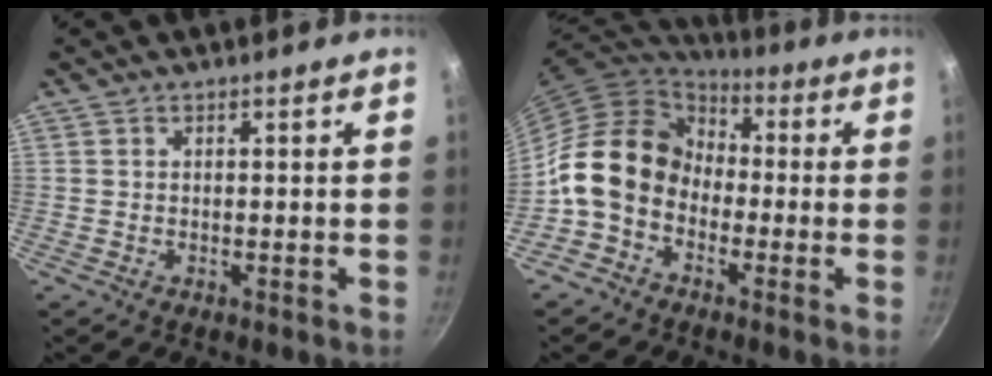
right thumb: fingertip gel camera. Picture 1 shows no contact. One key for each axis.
{"total": 13.8, "fx": -2.6, "fy": 10.9, "fz": 8.0, "tx": -0.106, "ty": 0.047, "tz": -0.071}